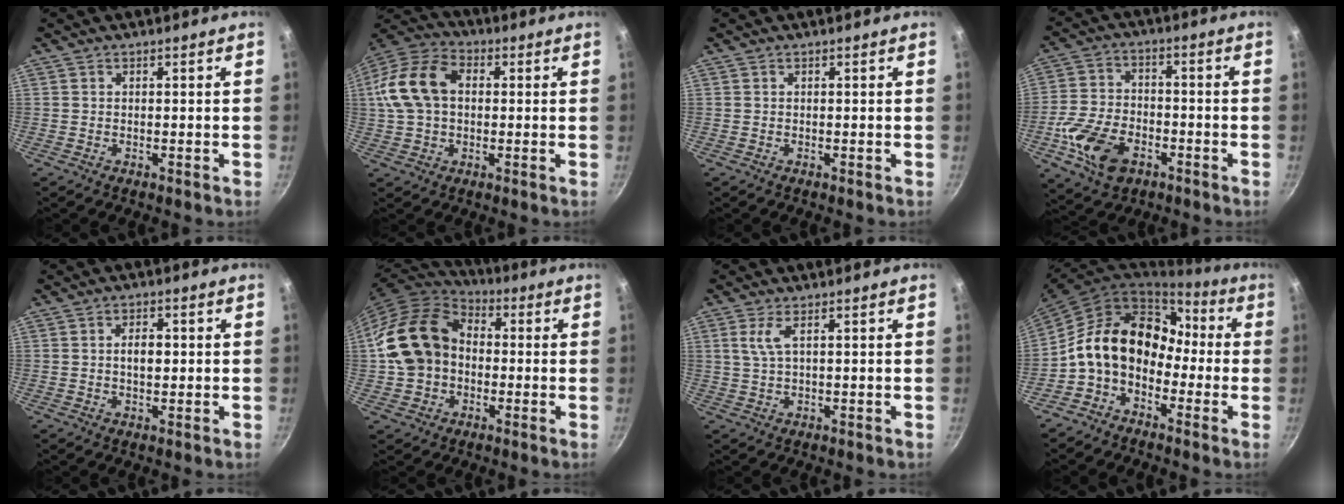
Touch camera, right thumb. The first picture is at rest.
{"total": 14.8, "force": [1.7, 10.3, 10.6], "torque": [-0.194, 0.030, 0.017]}
{"total": 0.0}
{"total": 12.6, "force": [-5.1, 8.0, 8.2], "torque": [-0.148, 0.023, -0.099]}
{"total": 3.6, "force": [0.2, 2.0, 2.9], "torque": [-0.037, 0.006, 0.000]}
{"total": 16.8, "force": [-0.3, 13.2, 10.3], "torque": [-0.171, 0.040, -0.012]}
{"total": 3.4, "force": [1.1, 0.9, 3.1], "torque": [-0.073, 0.002, 0.025]}
{"total": 16.1, "force": [-2.7, 12.2, 10.2], "torque": [-0.150, 0.072, -0.070]}